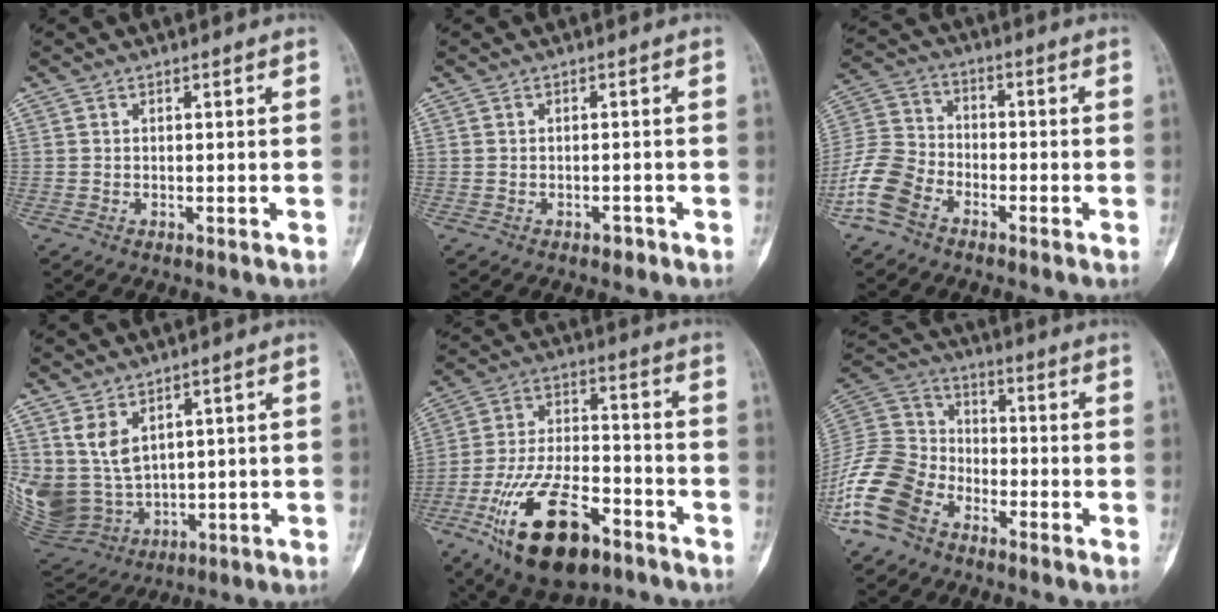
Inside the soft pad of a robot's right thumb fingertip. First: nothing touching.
{"total": 1.2, "force": [-0.8, 0.7, 0.5], "torque": [-0.004, 0.005, -0.013]}
{"total": 10.2, "force": [-5.8, 6.7, 5.0], "torque": [-0.102, 0.032, -0.127]}
{"total": 12.3, "force": [4.2, 8.7, 7.6], "torque": [-0.140, -0.022, 0.118]}
{"total": 20.0, "force": [-10.5, 9.2, 14.3], "torque": [-0.260, 0.057, -0.176]}
{"total": 14.2, "force": [-8.1, 9.5, 6.7], "torque": [-0.127, 0.053, -0.170]}